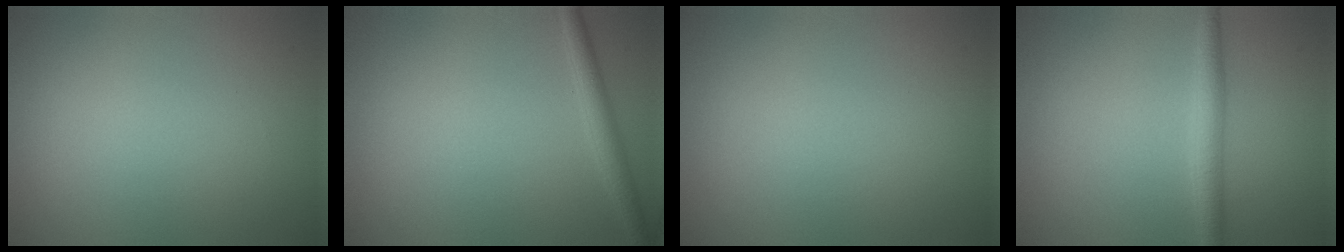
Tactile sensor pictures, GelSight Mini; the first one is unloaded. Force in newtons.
{"total": 1.8, "press": 1.8, "slide": 0.1}
{"total": 0.0}
{"total": 2.3, "press": 2.3, "slide": 0.0}